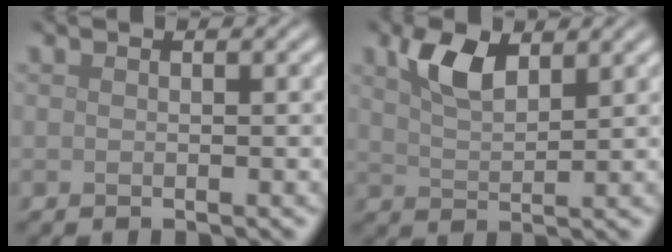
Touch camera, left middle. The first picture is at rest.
{"total": 3.9, "force": [2.2, 1.7, 2.7], "torque": [-0.059, 0.005, 0.044]}